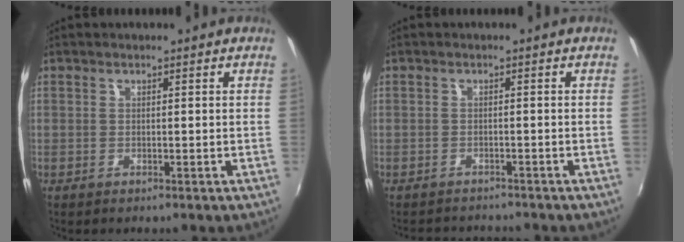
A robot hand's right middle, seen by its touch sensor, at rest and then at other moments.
{"total": 4.4, "force": [-4.1, 1.3, 0.6], "torque": [-0.025, -0.004, -0.065]}